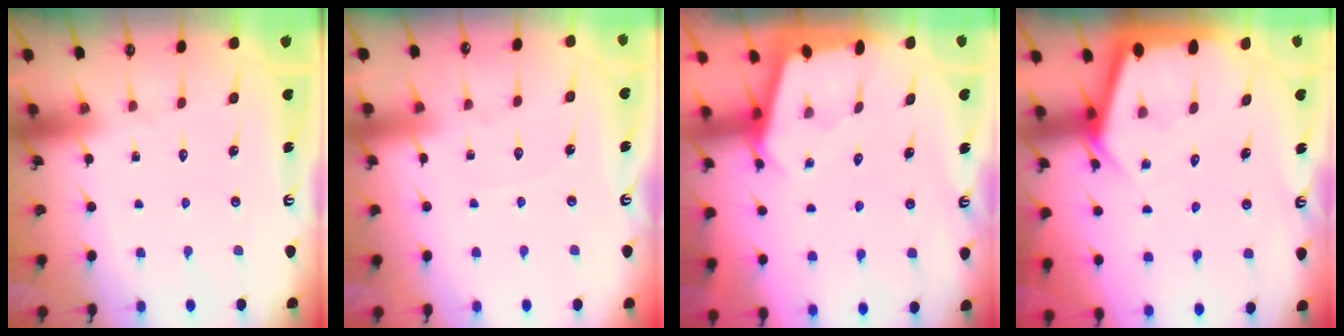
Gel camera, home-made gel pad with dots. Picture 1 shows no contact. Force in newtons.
{"total": 2.7, "press": 2.7, "slide": 0.4}
{"total": 2.4, "press": 2.4, "slide": 0.3}
{"total": 4.5, "press": 4.5, "slide": 0.5}